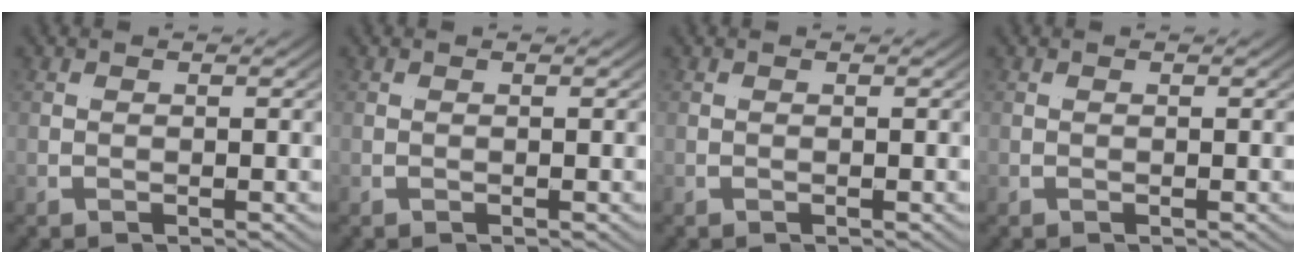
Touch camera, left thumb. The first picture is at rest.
{"total": 0.0}
{"total": 0.0}
{"total": 0.0}